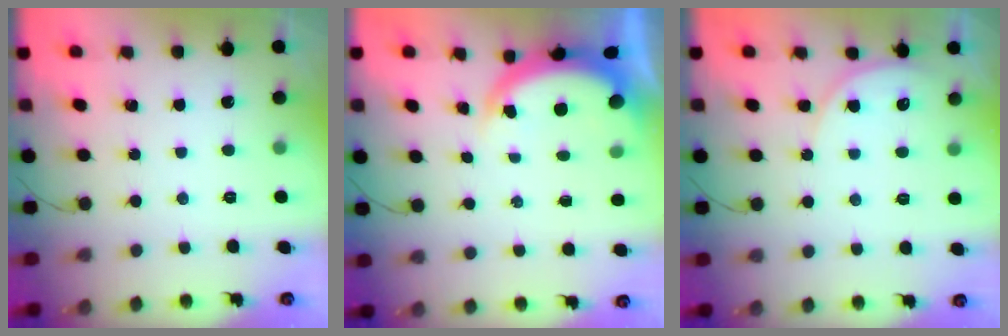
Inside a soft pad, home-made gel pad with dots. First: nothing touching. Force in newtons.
{"total": 4.0, "press": 3.9, "slide": 0.6}
{"total": 5.4, "press": 5.4, "slide": 0.4}